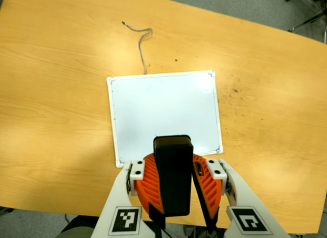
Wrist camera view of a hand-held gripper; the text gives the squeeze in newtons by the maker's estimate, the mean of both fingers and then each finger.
{"total": 11.1, "left": 10.9, "right": 11.2}